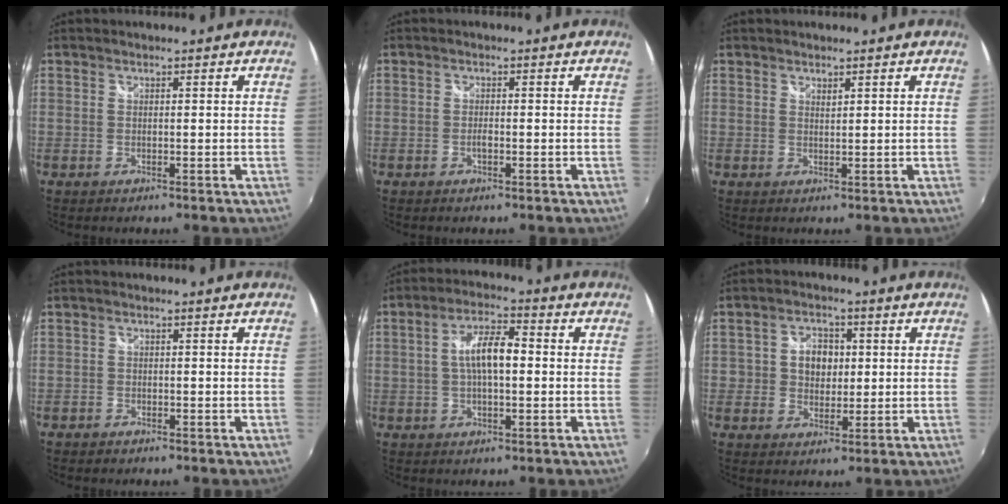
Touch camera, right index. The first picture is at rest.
{"total": 1.1, "force": [-0.5, 0.4, 0.9], "torque": [-0.017, 0.001, -0.010]}
{"total": 0.9, "force": [0.8, 0.2, 0.3], "torque": [-0.004, 0.000, 0.013]}
{"total": 1.4, "force": [-1.2, 0.8, 0.1], "torque": [-0.006, -0.001, -0.021]}
{"total": 7.4, "force": [0.1, 2.6, 6.9], "torque": [-0.129, 0.013, 0.002]}
{"total": 6.0, "force": [0.7, 5.0, 3.3], "torque": [-0.058, 0.014, 0.012]}